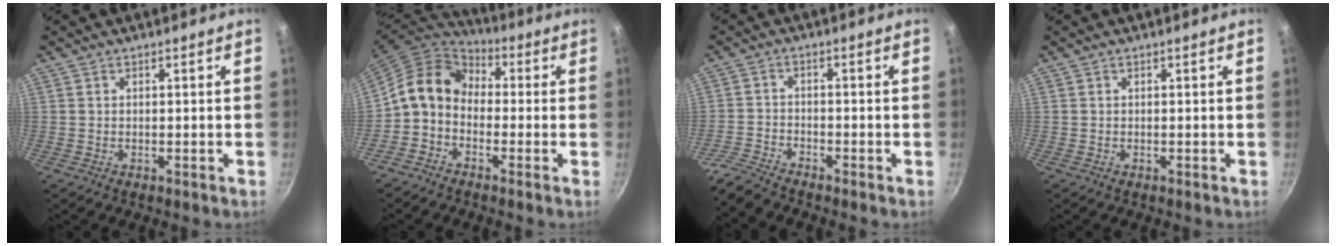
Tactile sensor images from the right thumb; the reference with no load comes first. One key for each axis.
{"total": 11.0, "fx": -1.0, "fy": 8.5, "fz": 6.9, "tx": -0.107, "ty": 0.045, "tz": -0.047}
{"total": 4.2, "fx": -4.1, "fy": 0.4, "fz": 0.9, "tx": -0.029, "ty": 0.020, "tz": -0.092}
{"total": 0.0}